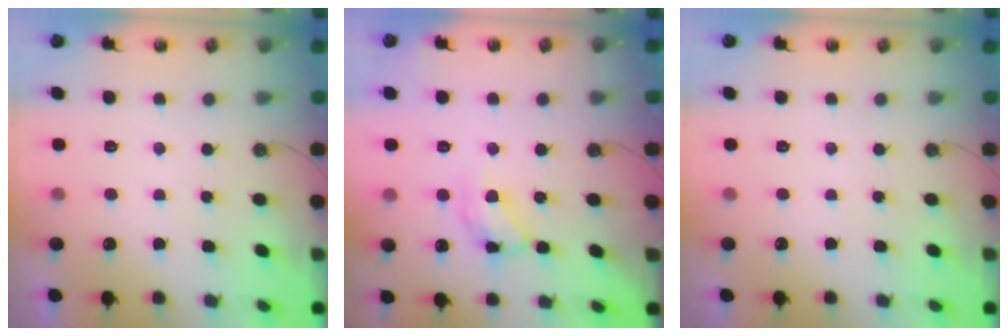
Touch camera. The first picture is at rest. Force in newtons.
{"total": 12.3, "press": 12.3, "slide": 0.3}
{"total": 0.0}